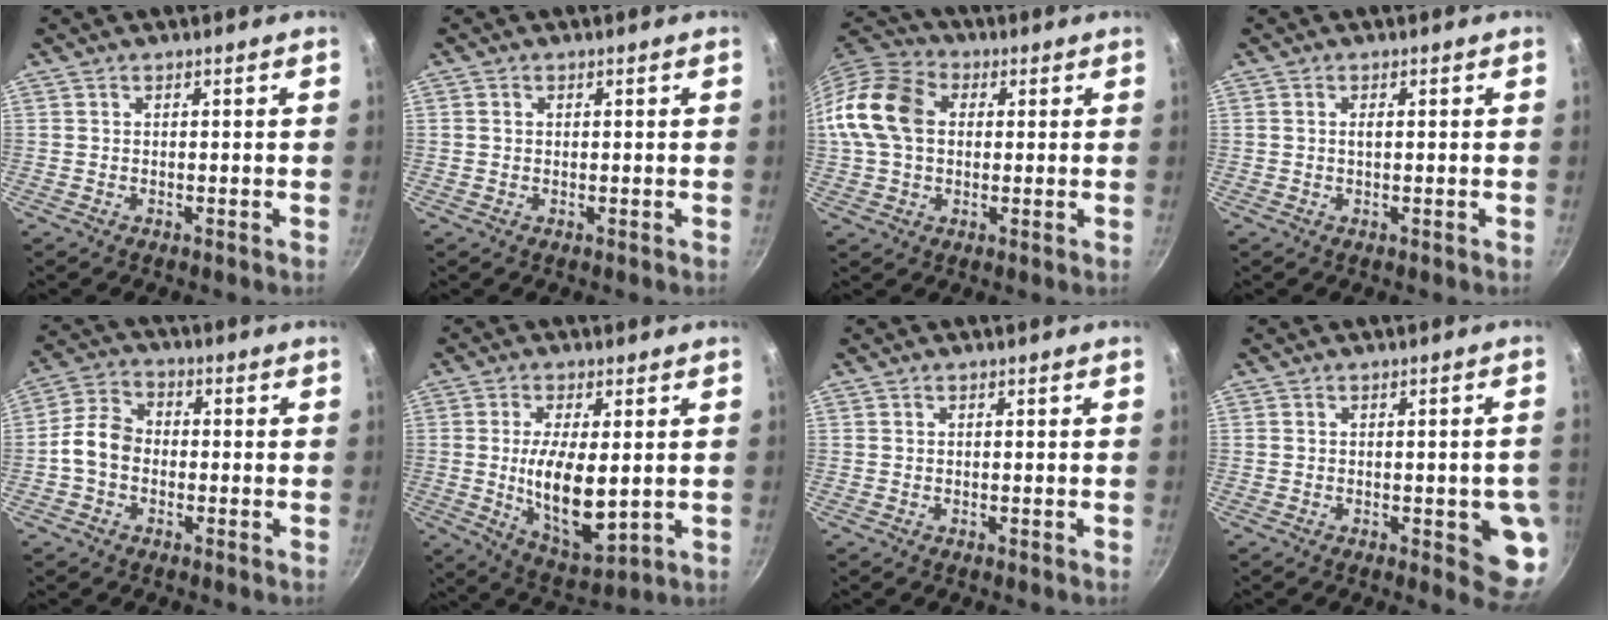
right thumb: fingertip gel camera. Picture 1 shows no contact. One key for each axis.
{"total": 0.9, "fx": 0.2, "fy": 0.8, "fz": 0.4, "tx": -0.007, "ty": 0.004, "tz": 0.002}
{"total": 13.5, "fx": 1.6, "fy": 10.0, "fz": 9.0, "tx": -0.155, "ty": 0.023, "tz": 0.014}
{"total": 1.0, "fx": 0.1, "fy": 0.4, "fz": 0.9, "tx": -0.017, "ty": 0.001, "tz": 0.002}
{"total": 7.1, "fx": -1.3, "fy": 5.4, "fz": 4.4, "tx": -0.066, "ty": 0.027, "tz": -0.043}
{"total": 12.9, "fx": 0.2, "fy": 5.2, "fz": 11.8, "tx": -0.206, "ty": -0.019, "tz": 0.014}
{"total": 0.0}
{"total": 8.3, "fx": -1.7, "fy": 3.1, "fz": 7.5, "tx": -0.055, "ty": 0.003, "tz": -0.018}